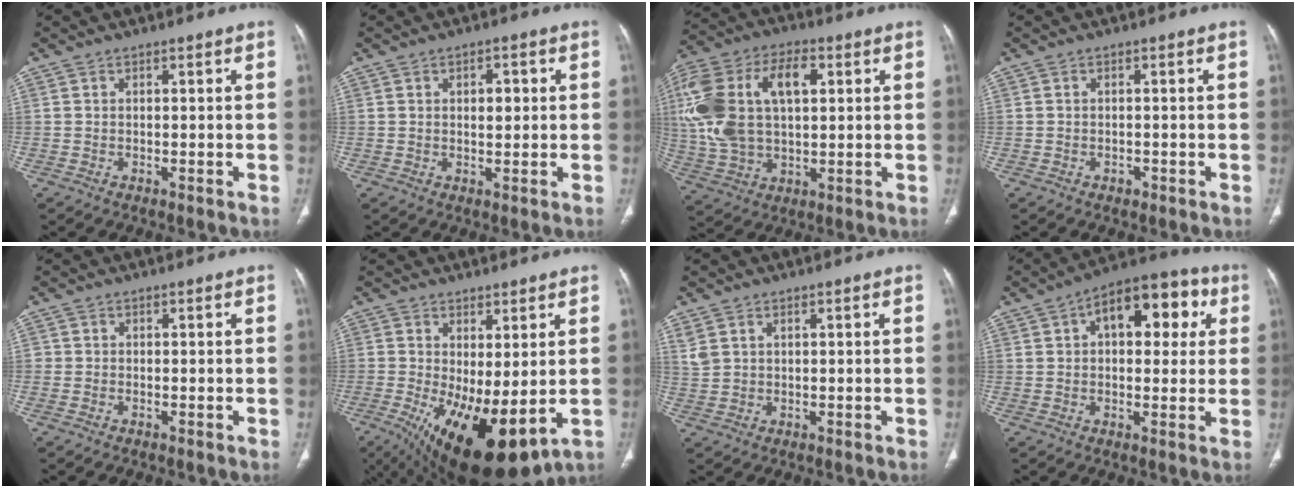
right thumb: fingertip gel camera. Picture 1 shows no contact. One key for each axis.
{"total": 3.4, "fx": 0.8, "fy": 1.8, "fz": 2.7, "tx": -0.031, "ty": -0.002, "tz": 0.011}
{"total": 22.0, "fx": 4.4, "fy": 12.7, "fz": 17.5, "tx": -0.373, "ty": 0.017, "tz": 0.078}
{"total": 1.0, "fx": -0.5, "fy": 0.7, "fz": 0.4, "tx": -0.005, "ty": 0.002, "tz": -0.007}
{"total": 0.5, "fx": -0.1, "fy": 0.5, "fz": 0.0, "tx": 0.003, "ty": 0.004, "tz": -0.002}
{"total": 16.0, "fx": -2.7, "fy": 6.8, "fz": 14.3, "tx": -0.252, "ty": -0.024, "tz": -0.015}
{"total": 2.6, "fx": 1.6, "fy": 1.6, "fz": 1.3, "tx": -0.028, "ty": -0.001, "tz": 0.044}
{"total": 15.0, "fx": 4.7, "fy": 8.1, "fz": 11.8, "tx": -0.119, "ty": 0.024, "tz": 0.060}